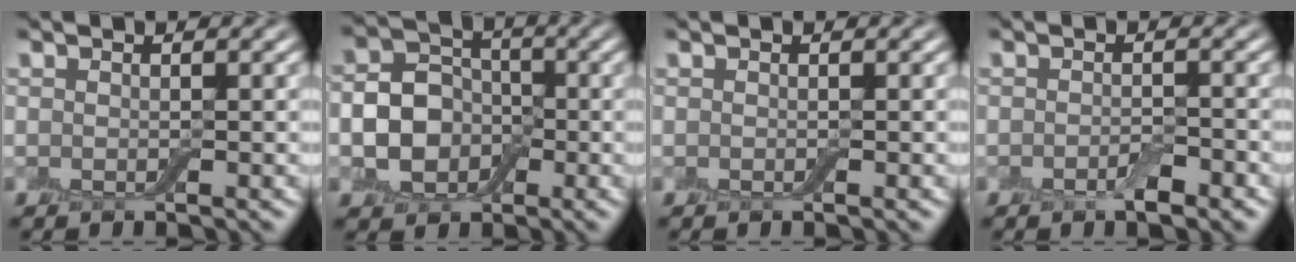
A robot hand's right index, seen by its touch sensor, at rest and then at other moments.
{"total": 7.0, "force": [-1.2, 5.8, 3.7], "torque": [-0.048, 0.002, -0.043]}
{"total": 0.0}
{"total": 1.8, "force": [-1.0, 0.7, 1.3], "torque": [-0.023, -0.002, -0.017]}